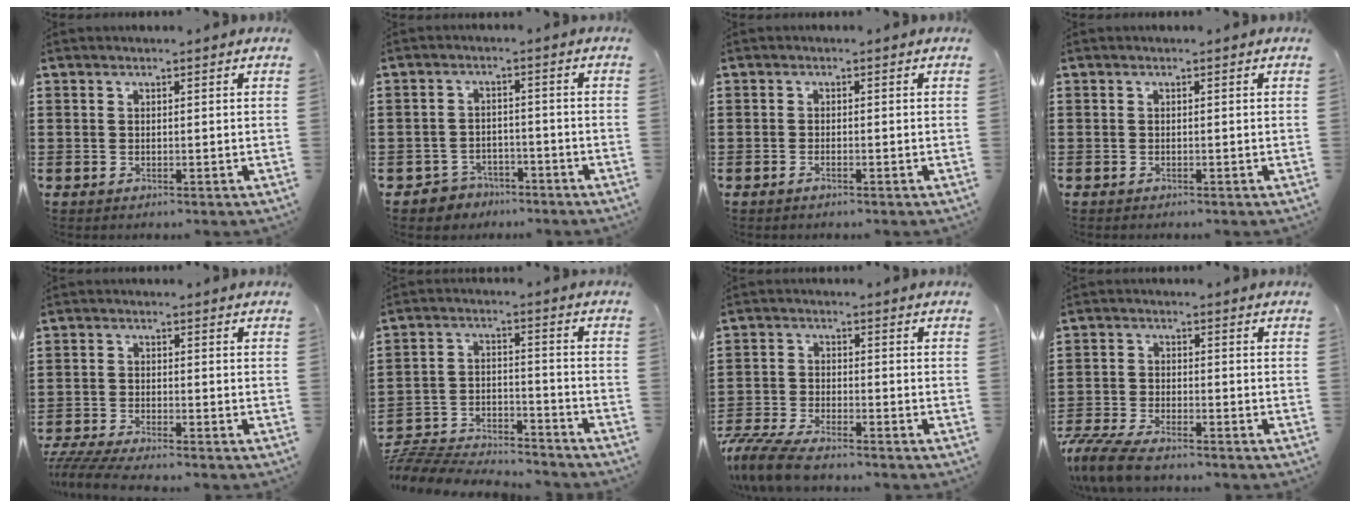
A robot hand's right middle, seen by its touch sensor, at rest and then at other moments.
{"total": 3.1, "force": [-2.9, 1.1, -0.2], "torque": [-0.007, 0.001, -0.063]}
{"total": 0.8, "force": [-0.5, 0.0, 0.6], "torque": [-0.013, -0.005, -0.008]}
{"total": 0.0}
{"total": 3.8, "force": [-3.5, 0.1, 1.3], "torque": [-0.043, -0.015, -0.076]}
{"total": 6.5, "force": [-6.4, 0.8, 0.4], "torque": [-0.015, 0.008, -0.133]}
{"total": 6.1, "force": [-5.5, 0.8, 2.4], "torque": [-0.070, -0.009, -0.113]}
{"total": 5.8, "force": [-5.2, 0.8, 2.4], "torque": [-0.079, -0.013, -0.110]}